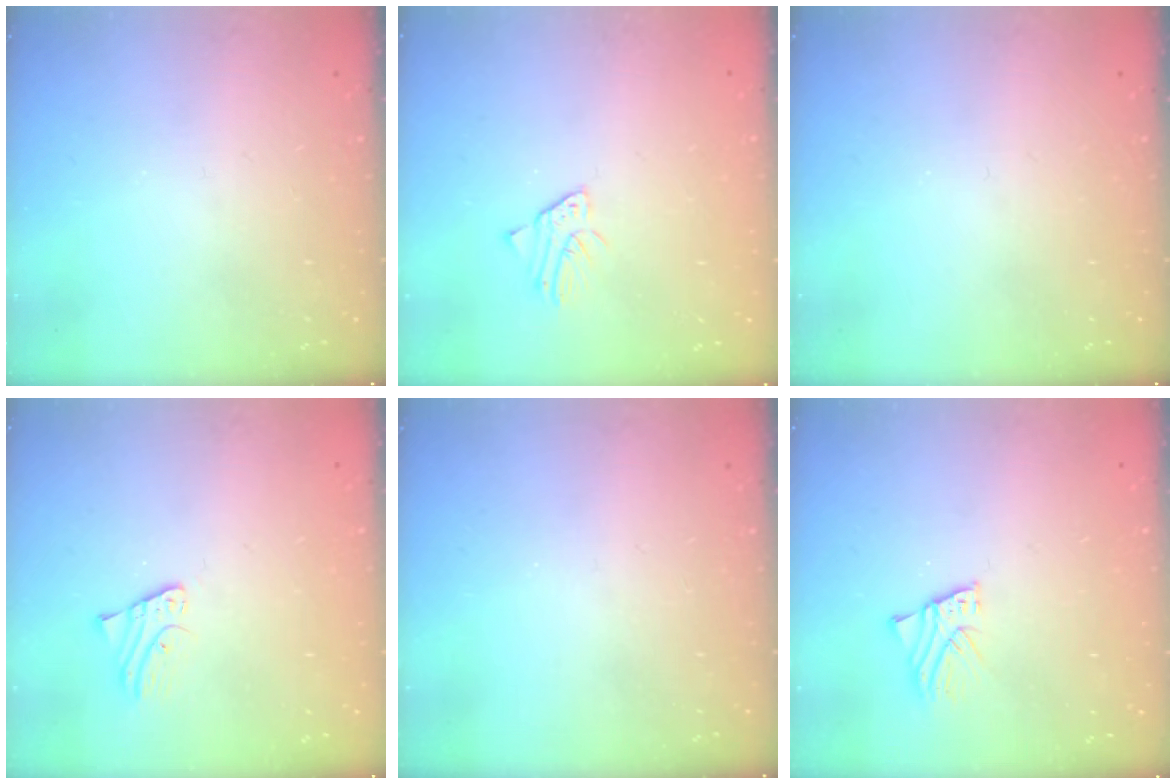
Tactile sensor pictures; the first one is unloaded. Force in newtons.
{"total": 1.5, "press": 1.5, "slide": 0.2}
{"total": 0.0}
{"total": 1.8, "press": 1.8, "slide": 0.2}
{"total": 0.0}
{"total": 2.3, "press": 2.3, "slide": 0.2}